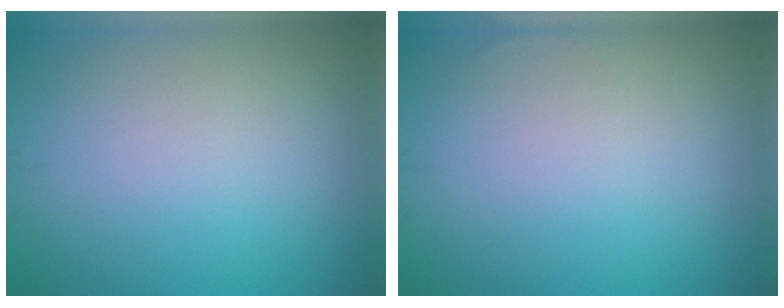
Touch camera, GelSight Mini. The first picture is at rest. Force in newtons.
{"total": 0.0}